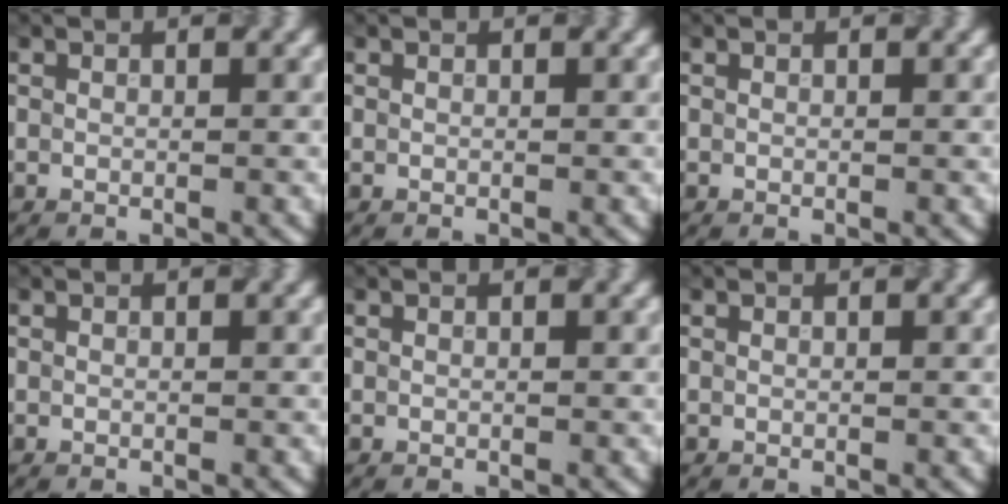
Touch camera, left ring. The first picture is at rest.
{"total": 0.0}
{"total": 0.0}
{"total": 0.0}
{"total": 0.0}
{"total": 0.0}